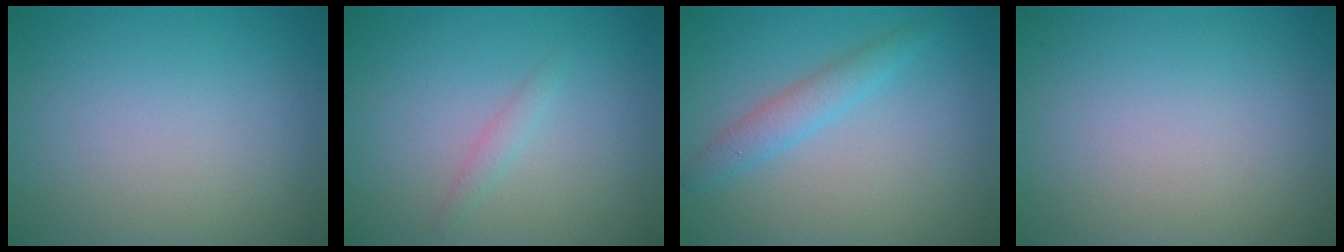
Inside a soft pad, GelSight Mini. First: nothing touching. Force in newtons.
{"total": 1.0, "press": 0.9, "slide": 0.2}
{"total": 2.2, "press": 2.2, "slide": 0.3}
{"total": 0.0}